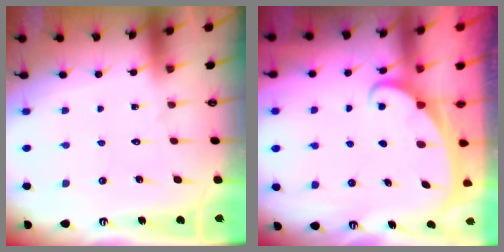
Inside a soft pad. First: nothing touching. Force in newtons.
{"total": 1.9, "press": 1.9, "slide": 0.1}